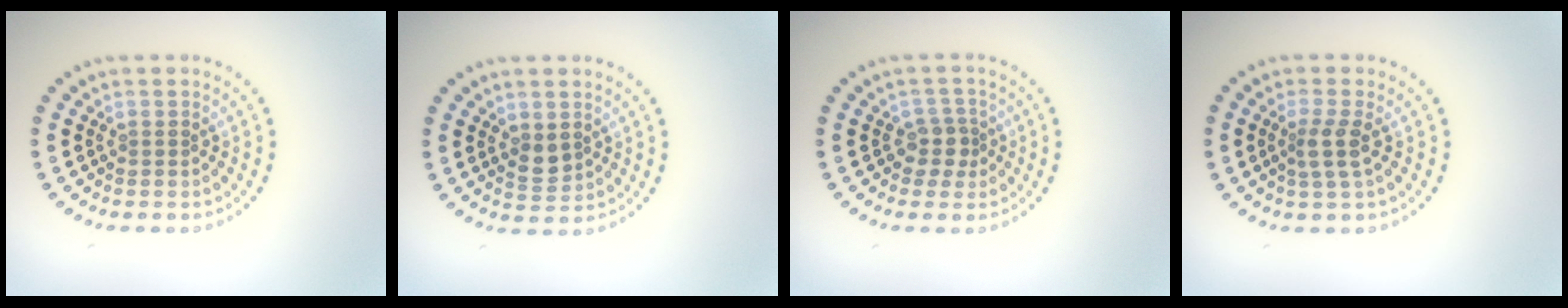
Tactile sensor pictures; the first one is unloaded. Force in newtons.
{"total": 1.7, "press": 1.7, "slide": 0.4}
{"total": 2.2, "press": 1.8, "slide": 1.2}
{"total": 2.2, "press": 1.8, "slide": 1.3}